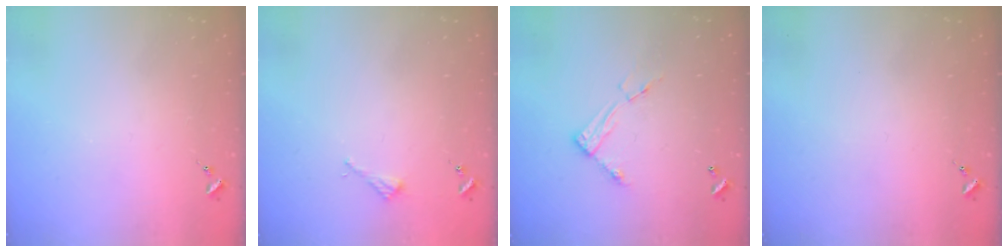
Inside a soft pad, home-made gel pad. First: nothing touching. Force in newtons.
{"total": 2.2, "press": 2.2, "slide": 0.2}
{"total": 8.7, "press": 8.7, "slide": 0.4}
{"total": 0.0}